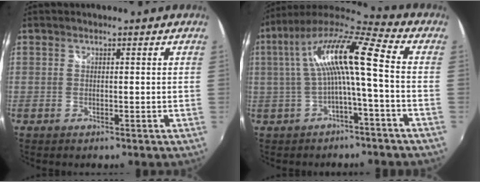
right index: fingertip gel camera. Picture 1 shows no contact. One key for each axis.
{"total": 12.9, "fx": -0.4, "fy": 1.0, "fz": 12.9, "tx": -0.247, "ty": 0.021, "tz": -0.004}